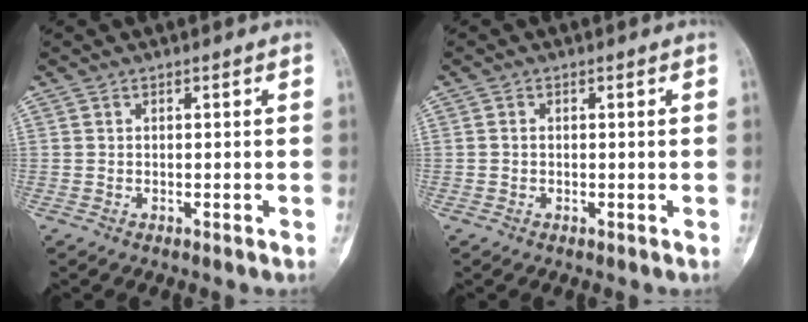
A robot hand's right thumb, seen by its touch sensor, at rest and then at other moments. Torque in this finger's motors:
{"motor_torque": [-0.34, 0.23, -0.16, -0.18, -0.06]}